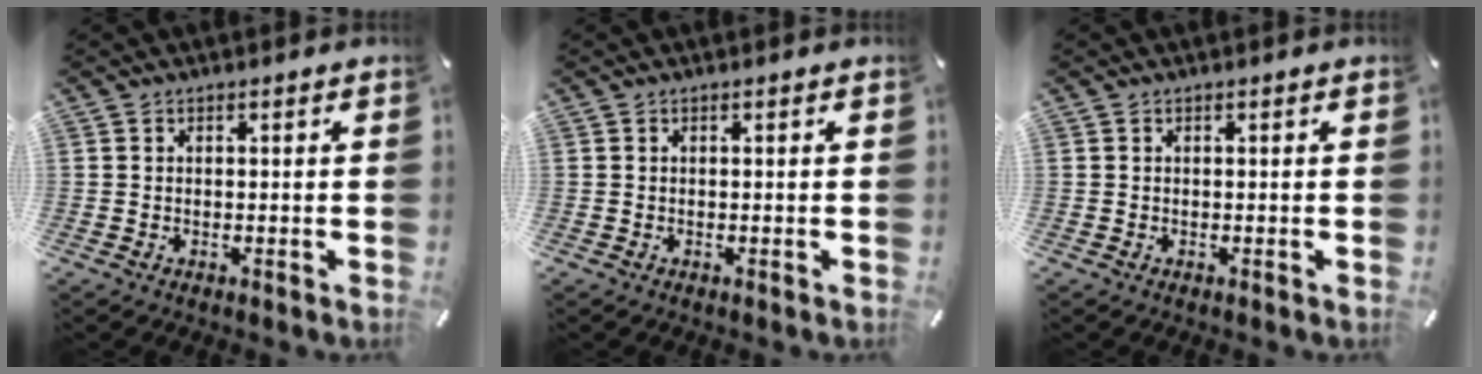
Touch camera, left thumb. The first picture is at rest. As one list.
[{"total": 0.0}, {"total": 0.0}]